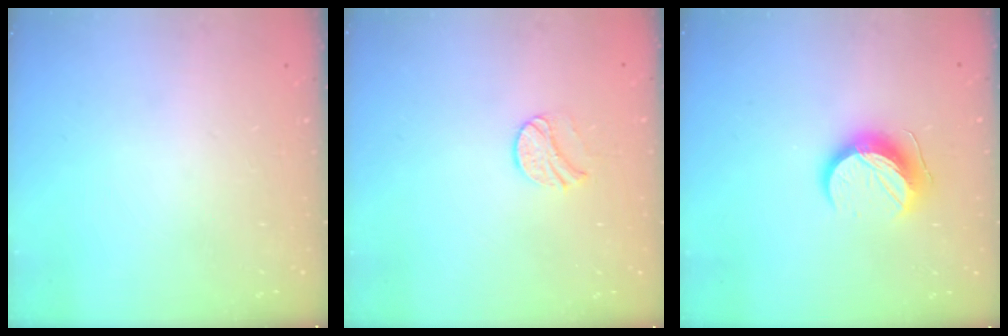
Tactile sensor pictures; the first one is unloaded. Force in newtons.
{"total": 7.7, "press": 7.7, "slide": 0.7}
{"total": 12.4, "press": 12.4, "slide": 0.1}